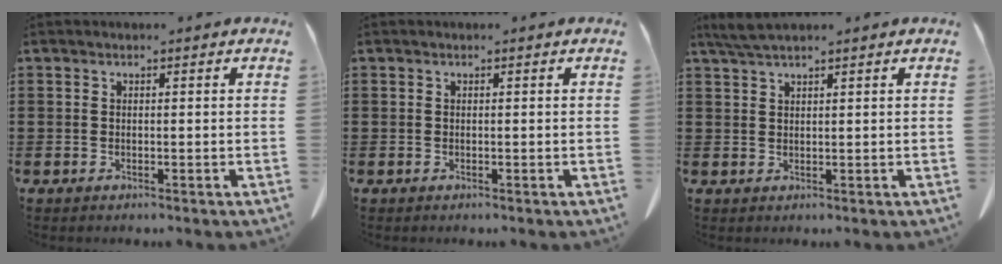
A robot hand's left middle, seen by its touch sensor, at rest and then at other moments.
{"total": 0.0}
{"total": 2.7, "force": [2.1, 0.1, 1.7], "torque": [-0.038, -0.002, 0.042]}